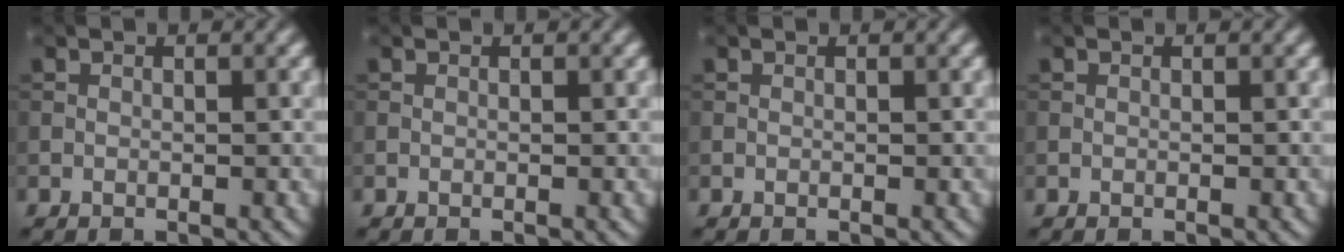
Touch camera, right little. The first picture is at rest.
{"total": 0.0}
{"total": 0.0}
{"total": 0.0}